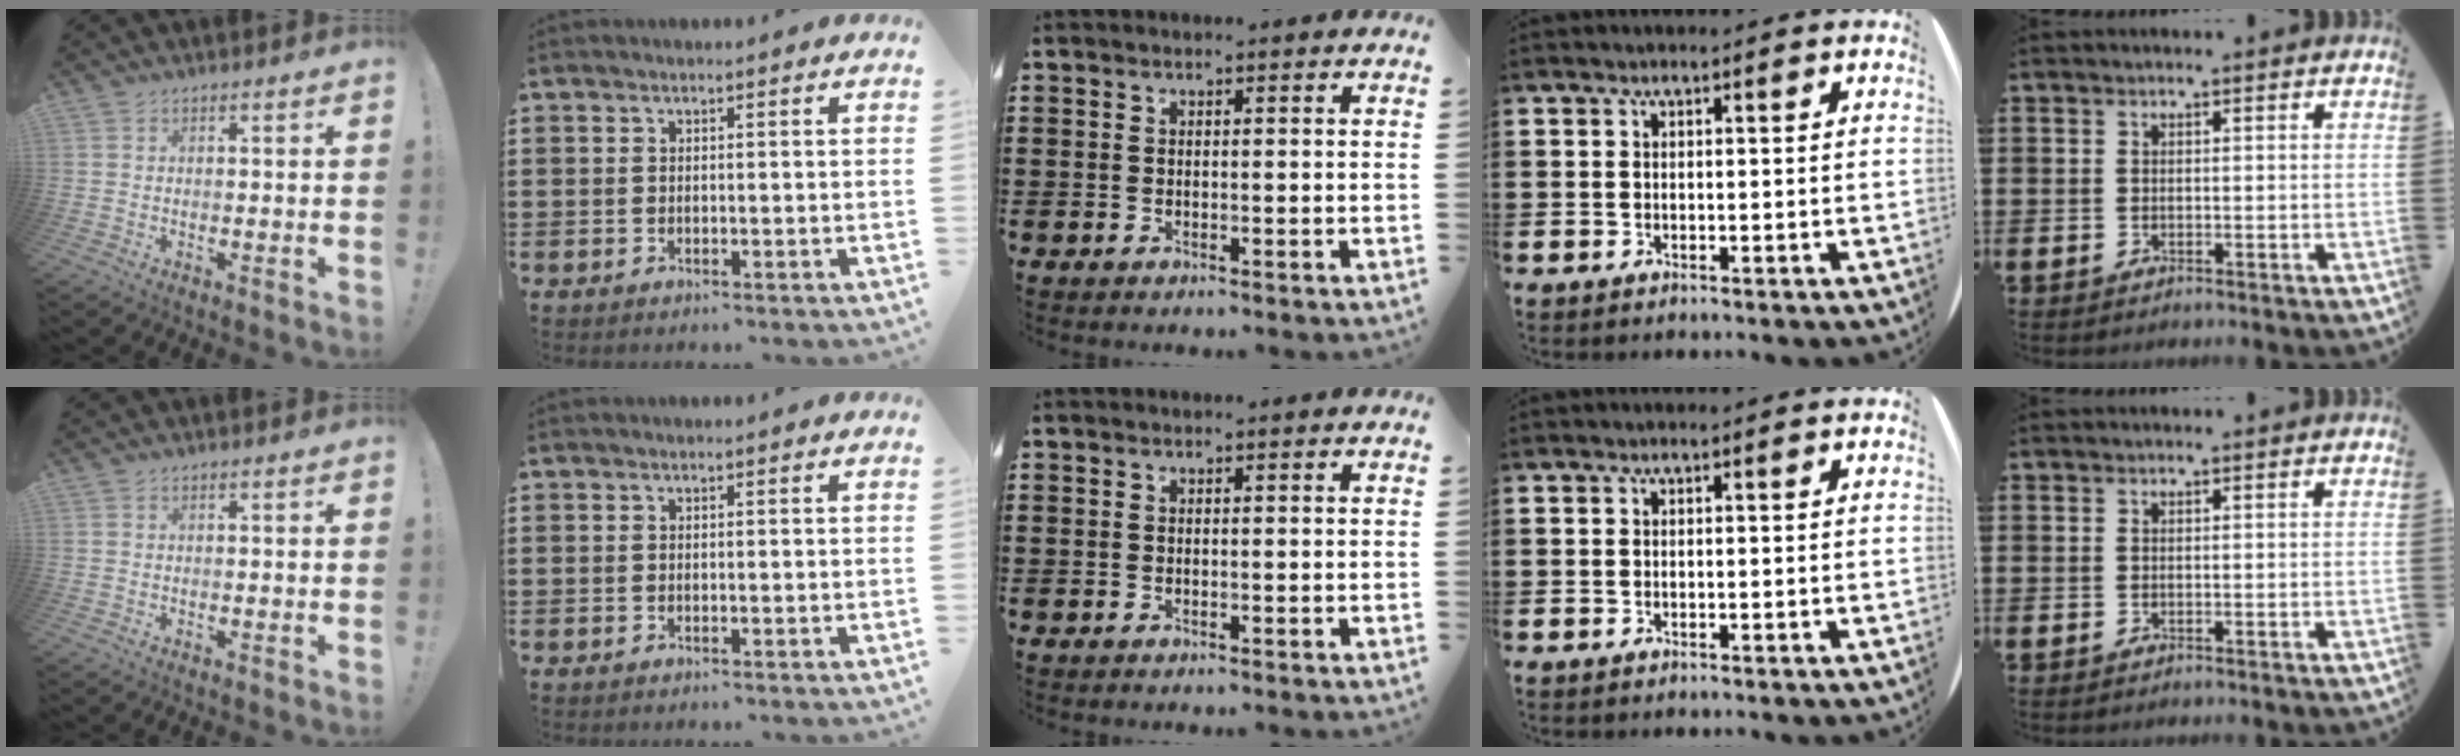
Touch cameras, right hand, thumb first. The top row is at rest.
{}